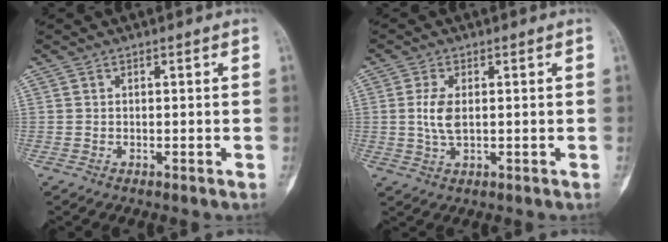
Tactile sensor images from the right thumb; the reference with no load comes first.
{"total": 4.7, "force": [0.4, 2.3, 4.1], "torque": [-0.088, -0.004, 0.009]}